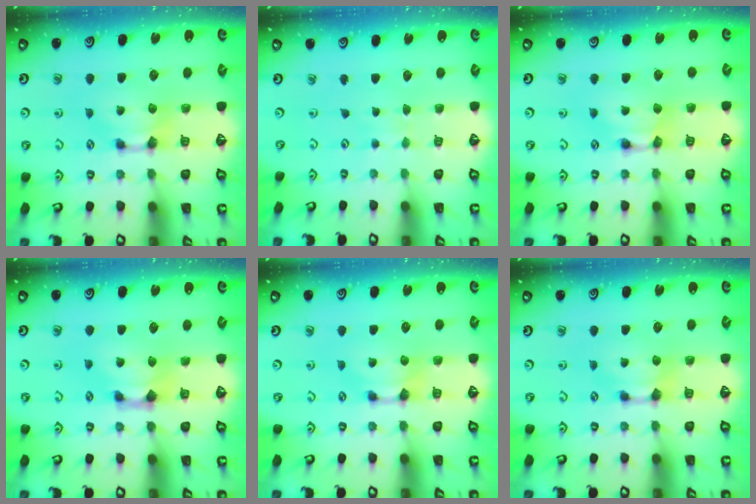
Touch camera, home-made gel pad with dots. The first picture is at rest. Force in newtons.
{"total": 3.8, "press": 3.8, "slide": 0.5}
{"total": 1.6, "press": 1.6, "slide": 0.1}
{"total": 1.1, "press": 0.1, "slide": 1.1}
{"total": 0.0}
{"total": 0.0}